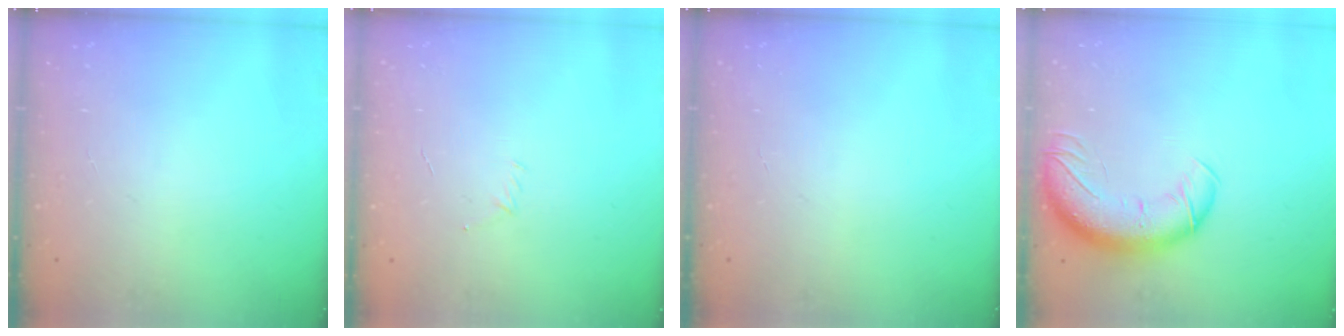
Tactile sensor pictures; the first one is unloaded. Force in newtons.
{"total": 2.9, "press": 2.8, "slide": 0.8}
{"total": 0.0}
{"total": 13.4, "press": 13.0, "slide": 3.3}